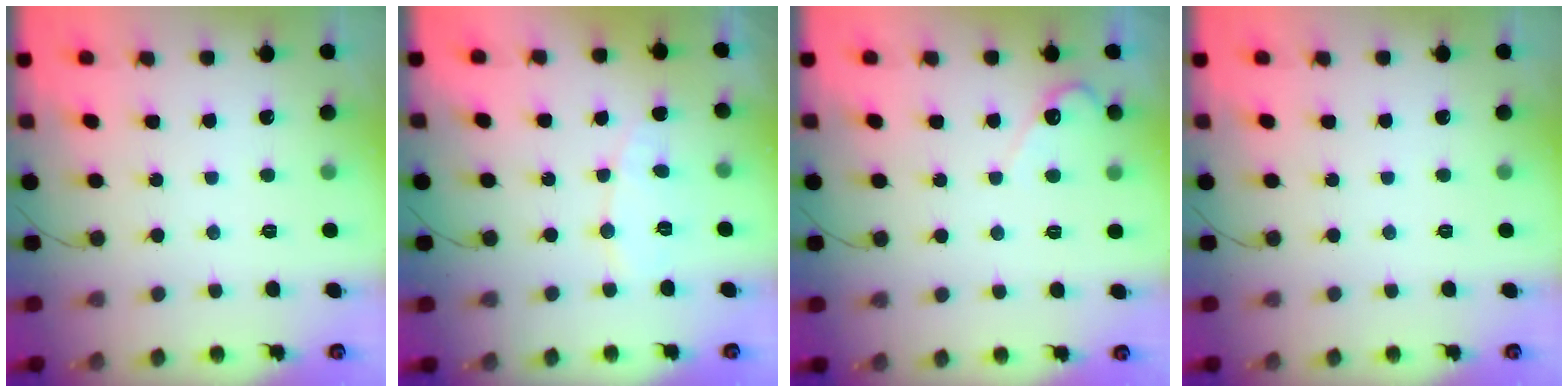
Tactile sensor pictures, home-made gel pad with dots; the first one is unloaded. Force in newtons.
{"total": 6.0, "press": 6.0, "slide": 0.5}
{"total": 3.0, "press": 3.0, "slide": 0.2}
{"total": 0.0}